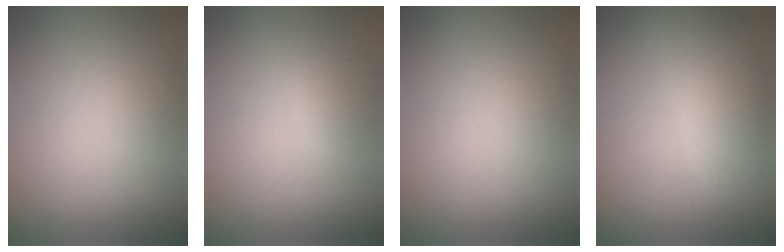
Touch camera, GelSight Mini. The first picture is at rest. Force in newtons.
{"total": 1.0, "press": 1.0, "slide": 0.0}
{"total": 0.0}
{"total": 4.1, "press": 4.1, "slide": 0.2}